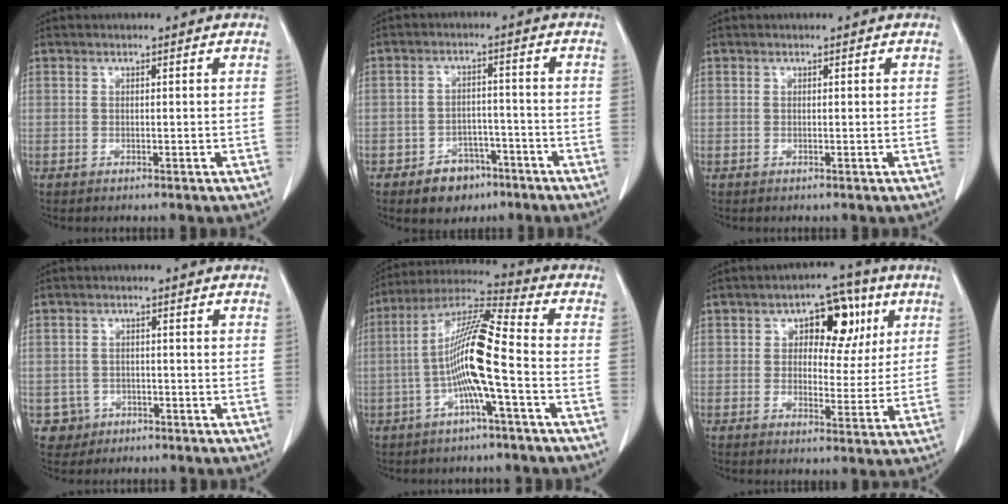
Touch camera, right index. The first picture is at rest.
{"total": 5.8, "force": [-3.7, 3.9, 2.2], "torque": [-0.031, 0.010, -0.050]}
{"total": 0.0}
{"total": 3.1, "force": [-1.2, 2.9, -0.2], "torque": [0.010, 0.013, -0.018]}
{"total": 12.0, "force": [-2.5, 0.0, 11.7], "torque": [-0.230, 0.016, -0.056]}
{"total": 9.2, "force": [3.4, 5.2, 6.8], "torque": [-0.078, 0.025, 0.046]}